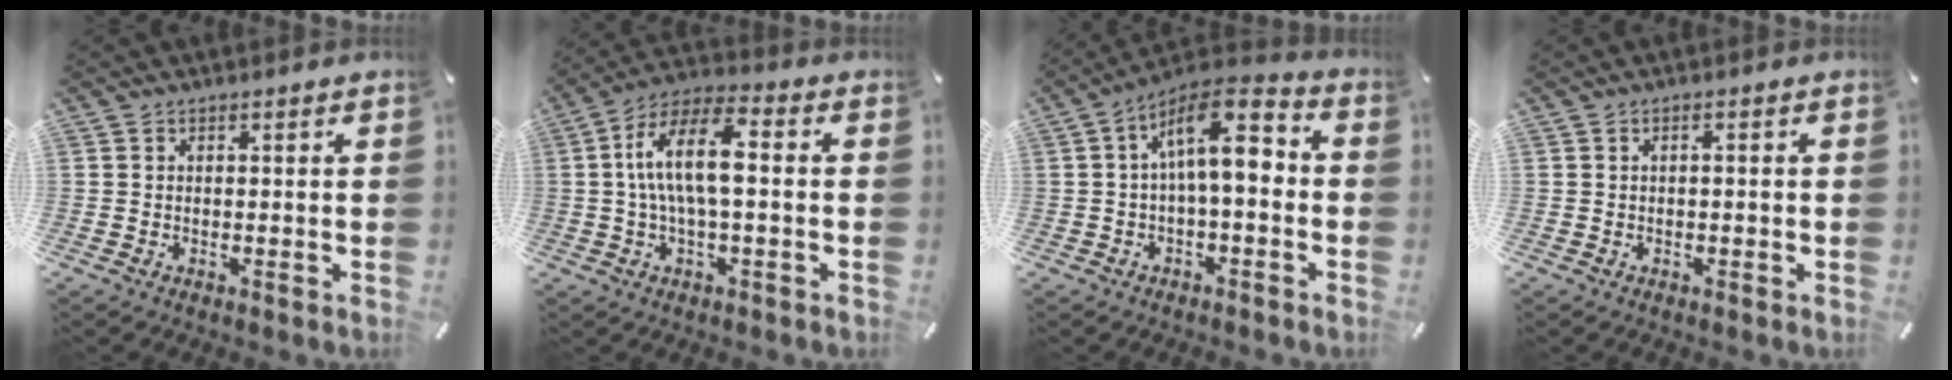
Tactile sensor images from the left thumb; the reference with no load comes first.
{"total": 11.9, "force": [0.4, 4.9, 10.8], "torque": [-0.216, 0.006, 0.006]}
{"total": 11.8, "force": [1.9, 5.3, 10.3], "torque": [-0.172, -0.007, 0.032]}
{"total": 0.6, "force": [-0.3, 0.3, 0.4], "torque": [-0.008, 0.000, -0.005]}